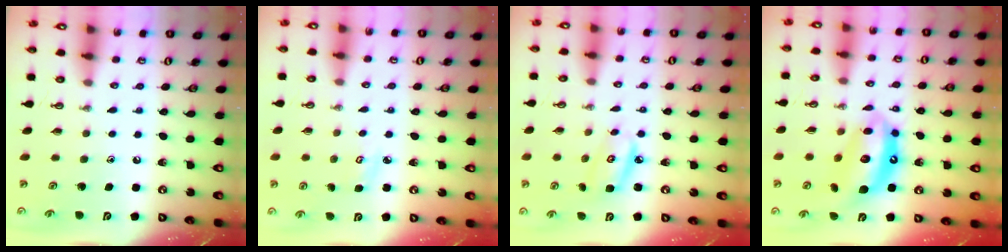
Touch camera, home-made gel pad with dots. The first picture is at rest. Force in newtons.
{"total": 3.5, "press": 3.5, "slide": 0.4}
{"total": 5.3, "press": 5.3, "slide": 0.4}
{"total": 13.6, "press": 13.5, "slide": 1.2}